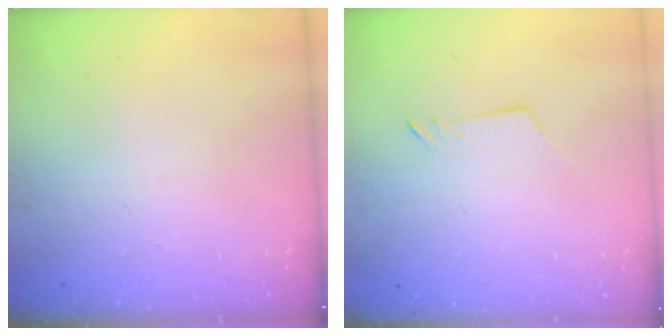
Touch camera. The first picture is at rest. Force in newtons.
{"total": 3.7, "press": 3.7, "slide": 0.3}